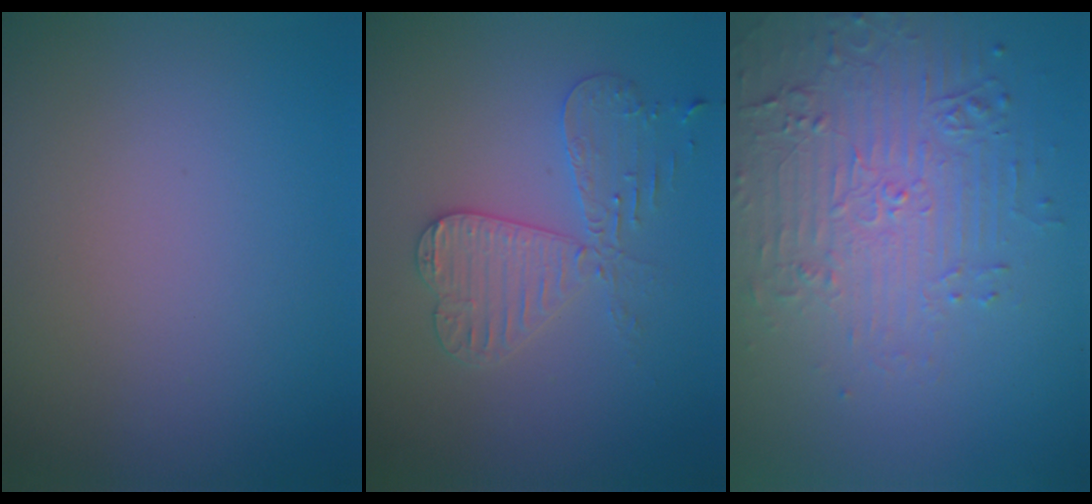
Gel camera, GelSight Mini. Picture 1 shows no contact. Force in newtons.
{"total": 3.7, "press": 3.6, "slide": 1.0}
{"total": 5.0, "press": 3.5, "slide": 3.5}